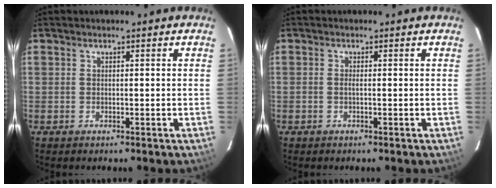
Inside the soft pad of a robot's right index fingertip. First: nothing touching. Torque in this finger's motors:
{"motor_torque": [-0.09, 0.11, -0.03, 0.01]}